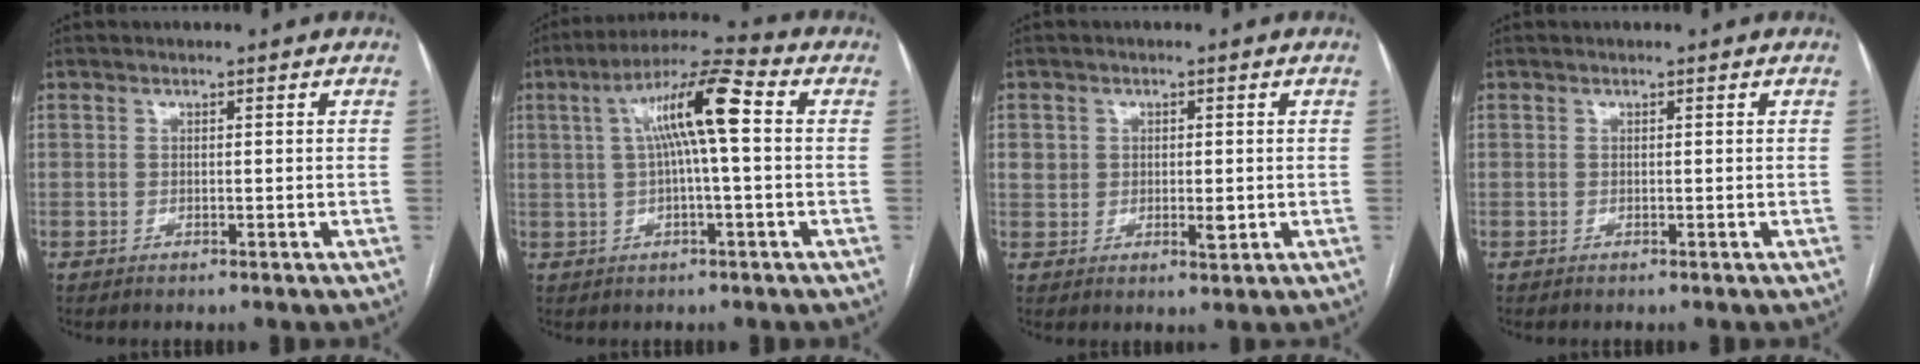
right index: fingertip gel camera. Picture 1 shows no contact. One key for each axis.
{"total": 10.5, "fx": 1.6, "fy": 0.8, "fz": 10.4, "tx": -0.186, "ty": 0.030, "tz": 0.025}
{"total": 3.5, "fx": 0.3, "fy": 2.6, "fz": 2.4, "tx": -0.033, "ty": 0.002, "tz": 0.010}
{"total": 0.0}